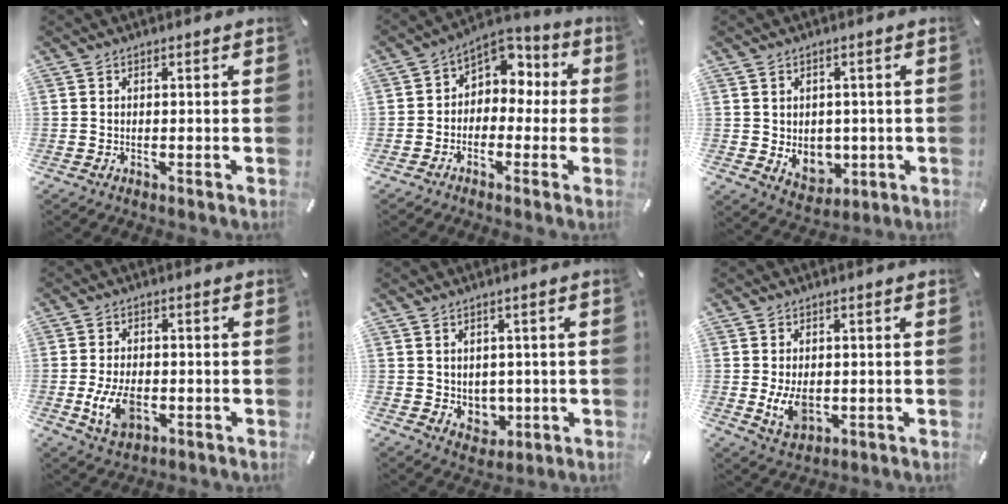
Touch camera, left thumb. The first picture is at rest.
{"total": 7.3, "force": [0.7, 6.7, 2.7], "torque": [-0.038, -0.007, 0.012]}
{"total": 6.4, "force": [0.0, 5.8, 2.9], "torque": [-0.024, -0.007, 0.003]}
{"total": 8.0, "force": [-1.9, 5.0, 6.0], "torque": [-0.135, 0.002, -0.035]}
{"total": 5.0, "force": [1.5, 4.7, 0.9], "torque": [0.003, -0.014, 0.027]}
{"total": 6.5, "force": [-0.5, 4.4, 4.9], "torque": [-0.111, -0.007, -0.011]}